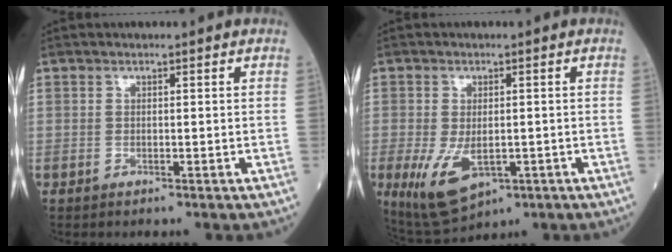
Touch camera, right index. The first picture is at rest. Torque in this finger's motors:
{"motor_torque": [1.07, -0.20, 0.21, 0.06]}